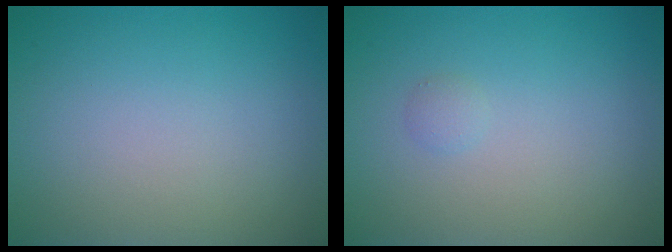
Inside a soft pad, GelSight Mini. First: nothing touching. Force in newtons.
{"total": 0.6, "press": 0.6, "slide": 0.0}